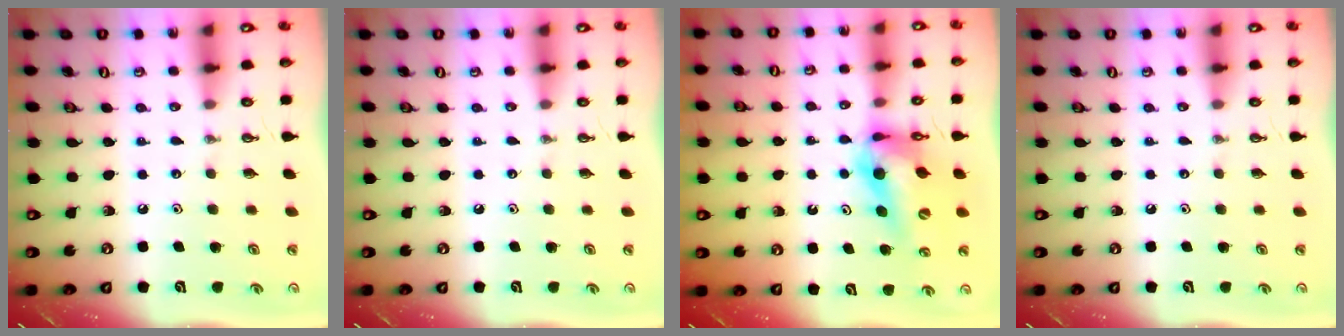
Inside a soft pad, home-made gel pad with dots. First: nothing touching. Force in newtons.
{"total": 0.0}
{"total": 12.9, "press": 12.8, "slide": 1.1}
{"total": 0.0}